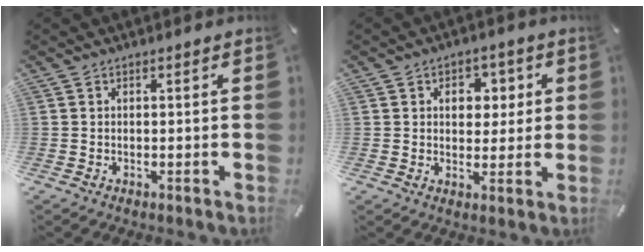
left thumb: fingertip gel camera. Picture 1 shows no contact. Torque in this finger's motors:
{"motor_torque": [0.93, 0.89, 0.46, -0.50, 0.20]}